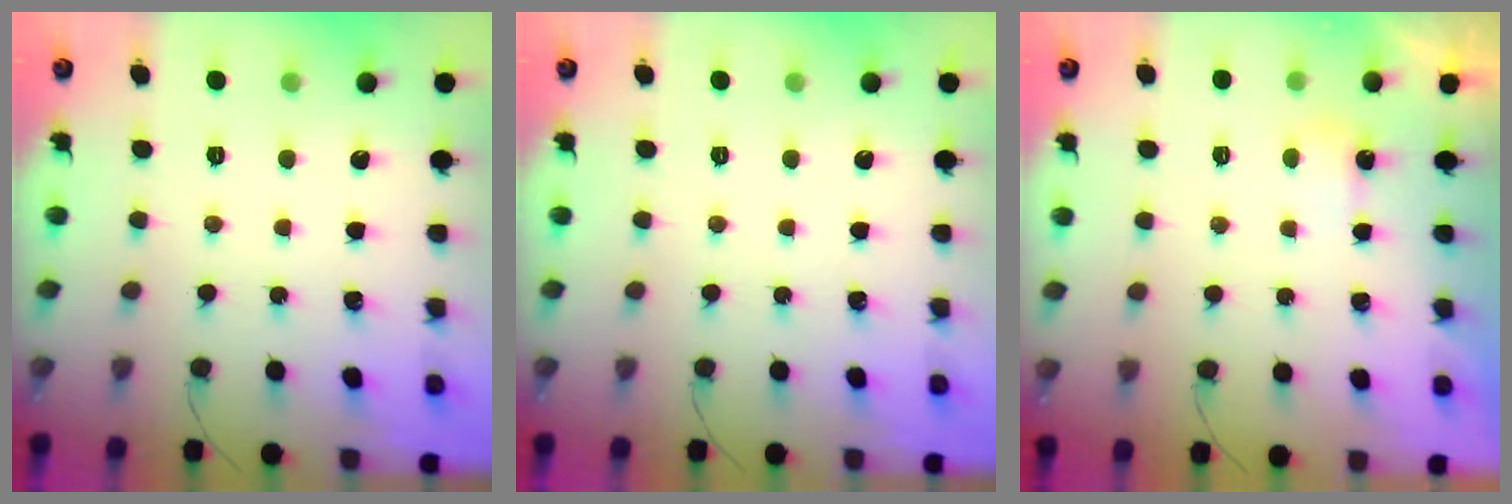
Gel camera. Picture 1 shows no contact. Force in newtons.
{"total": 0.0}
{"total": 2.3, "press": 2.1, "slide": 0.8}